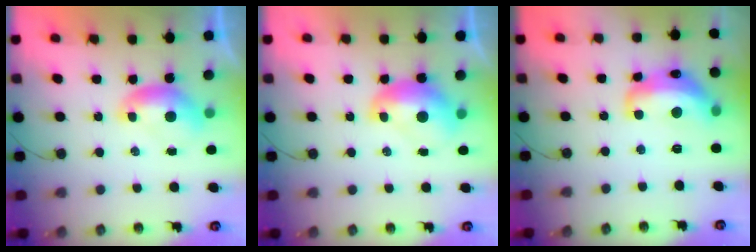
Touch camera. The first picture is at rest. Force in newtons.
{"total": 2.7, "press": 2.7, "slide": 0.4}
{"total": 8.5, "press": 8.4, "slide": 0.8}